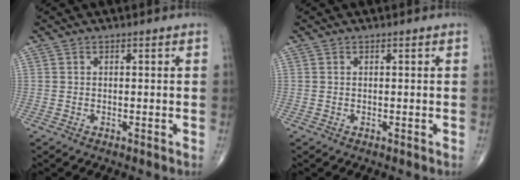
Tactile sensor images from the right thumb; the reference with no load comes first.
{"total": 0.0}